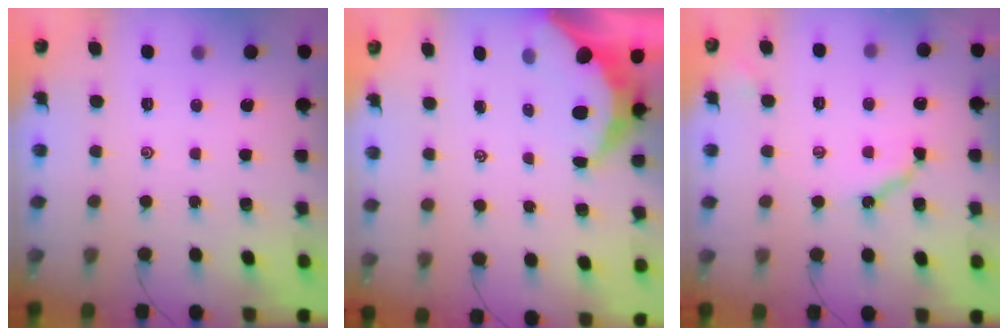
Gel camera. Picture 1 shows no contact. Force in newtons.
{"total": 6.8, "press": 6.7, "slide": 0.9}
{"total": 6.7, "press": 6.6, "slide": 0.8}